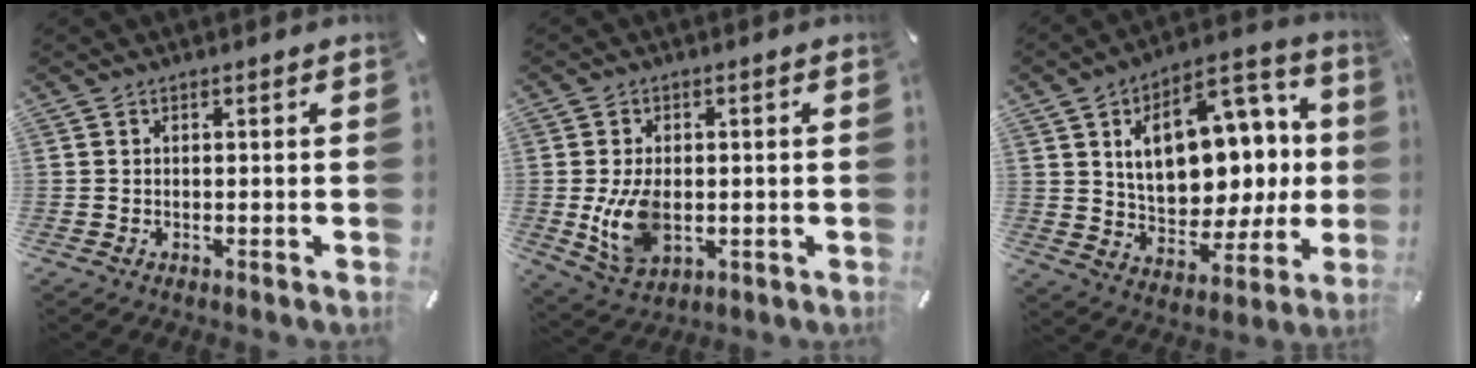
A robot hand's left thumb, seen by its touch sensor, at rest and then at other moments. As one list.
[{"total": 9.3, "force": [-0.8, 6.2, 7.0], "torque": [-0.145, -0.008, -0.015]}, {"total": 21.0, "force": [5.4, 13.0, 15.6], "torque": [-0.222, -0.021, 0.099]}]